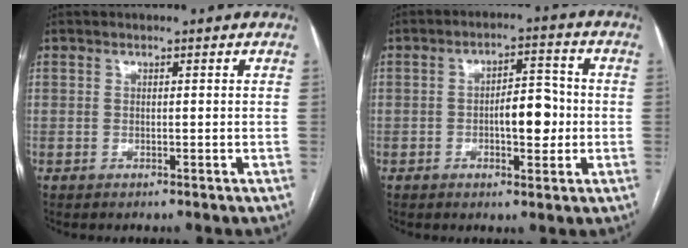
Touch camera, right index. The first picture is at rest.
{"total": 6.7, "force": [-1.0, 2.6, 6.1], "torque": [-0.094, 0.011, -0.012]}